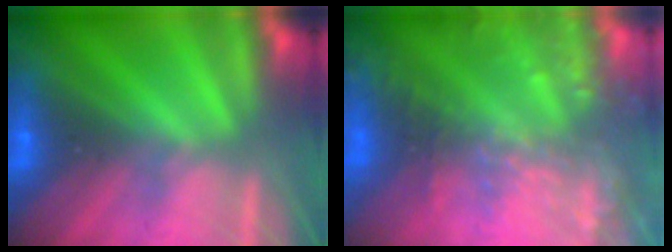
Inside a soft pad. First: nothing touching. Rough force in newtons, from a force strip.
{"total": 5.9}